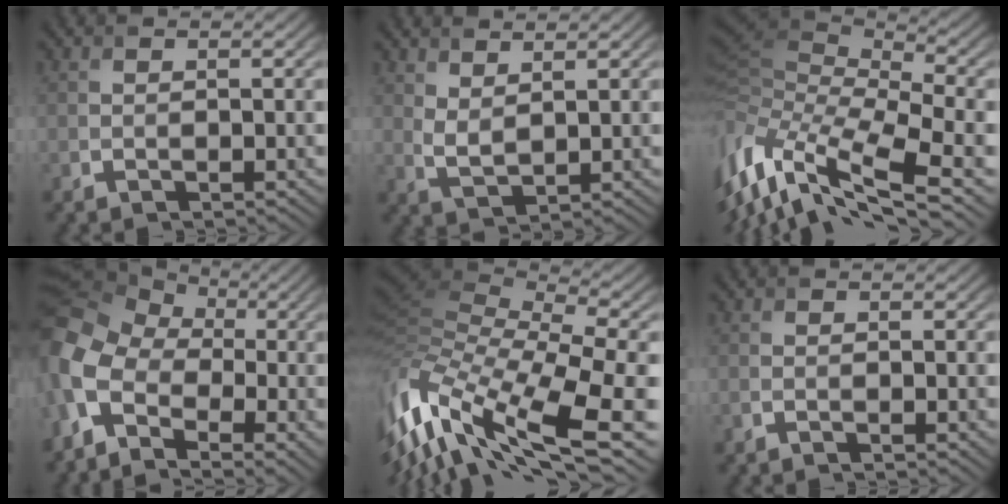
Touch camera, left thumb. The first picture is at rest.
{"total": 3.0, "force": [2.1, 1.0, 1.8], "torque": [-0.048, -0.004, 0.047]}
{"total": 14.3, "force": [-4.0, 6.3, 12.2], "torque": [-0.293, -0.017, -0.049]}
{"total": 11.8, "force": [-2.8, 8.2, 8.1], "torque": [-0.211, -0.026, -0.054]}
{"total": 16.6, "force": [-5.0, 6.8, 14.3], "torque": [-0.328, -0.022, -0.073]}
{"total": 0.8, "force": [-0.5, 0.1, 0.6], "torque": [-0.012, -0.002, -0.010]}